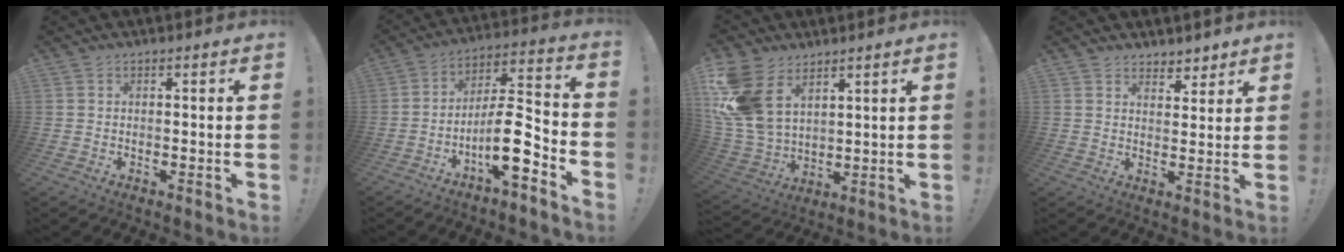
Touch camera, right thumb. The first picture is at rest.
{"total": 13.9, "force": [-6.2, 3.5, 11.9], "torque": [-0.203, 0.027, -0.099]}
{"total": 16.6, "force": [7.0, 11.3, 9.9], "torque": [-0.211, -0.038, 0.138]}
{"total": 4.8, "force": [4.0, 2.6, 0.5], "torque": [0.002, -0.030, 0.074]}